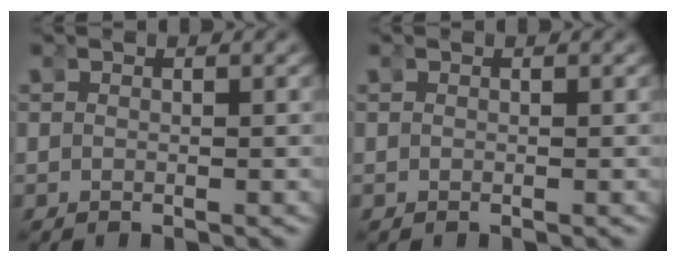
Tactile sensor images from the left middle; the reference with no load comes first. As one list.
[{"total": 0.0}]